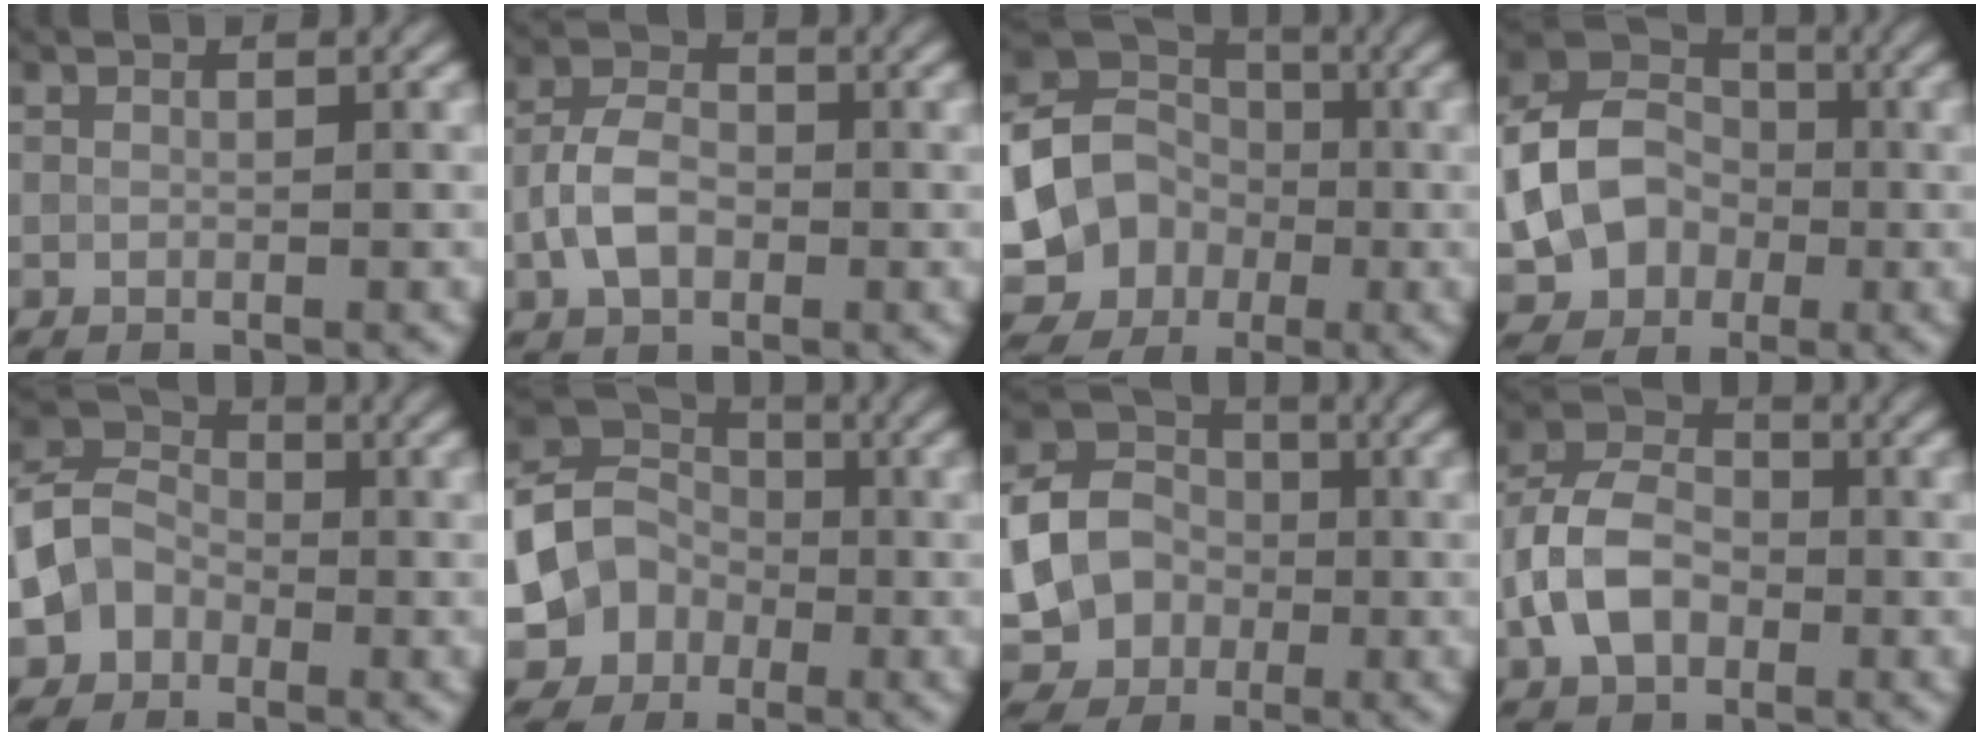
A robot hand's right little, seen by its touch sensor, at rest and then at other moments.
{"total": 3.7, "force": [-0.9, 2.5, 2.6], "torque": [-0.051, 0.004, -0.022]}
{"total": 14.5, "force": [-3.2, 13.3, 4.7], "torque": [-0.122, -0.005, -0.074]}
{"total": 7.5, "force": [-1.2, 6.0, 4.2], "torque": [-0.080, -0.001, -0.026]}
{"total": 5.3, "force": [-1.8, 4.5, 2.1], "torque": [-0.030, 0.010, -0.047]}
{"total": 8.9, "force": [-2.4, 8.0, 2.9], "torque": [-0.053, -0.006, -0.064]}
{"total": 10.6, "force": [-1.3, 9.4, 4.6], "torque": [-0.098, -0.008, -0.042]}
{"total": 5.9, "force": [-1.6, 4.2, 3.8], "torque": [-0.078, 0.008, -0.036]}